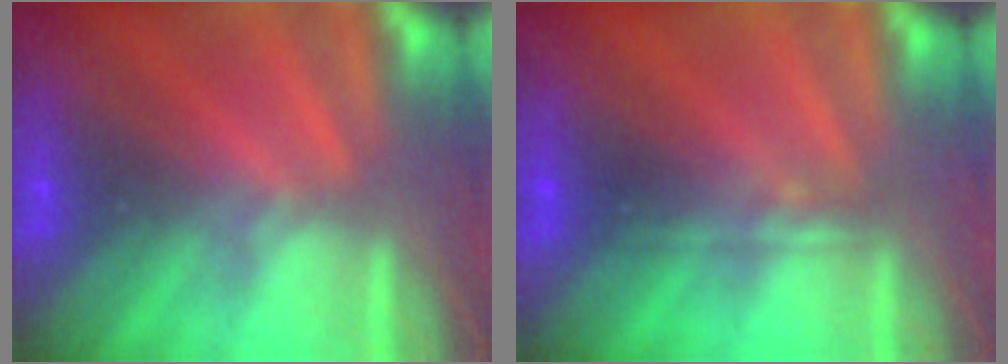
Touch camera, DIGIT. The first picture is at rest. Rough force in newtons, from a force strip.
{"total": 2.3}